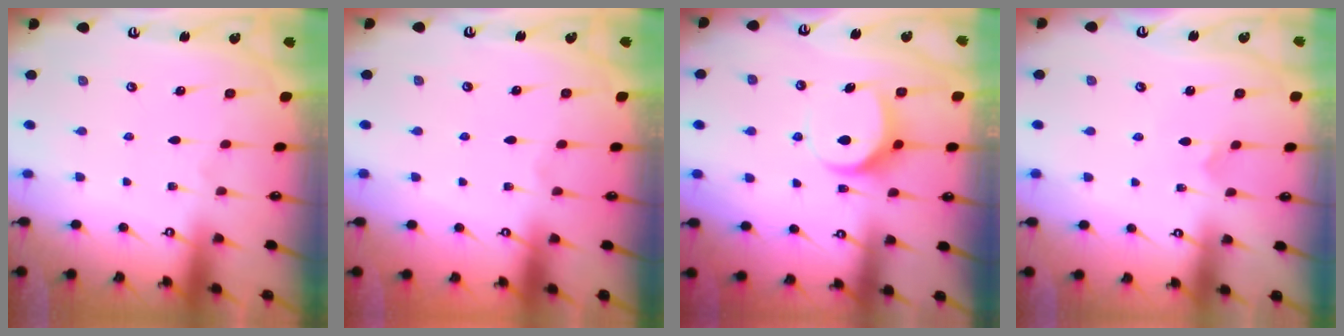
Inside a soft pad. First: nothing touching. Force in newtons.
{"total": 0.0}
{"total": 8.0, "press": 7.9, "slide": 0.9}
{"total": 2.3, "press": 2.3, "slide": 0.2}